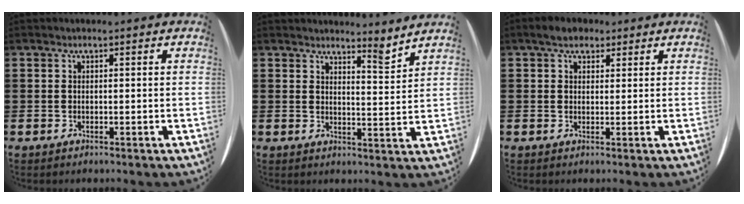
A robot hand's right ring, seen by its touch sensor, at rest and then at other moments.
{"total": 3.8, "force": [3.7, 0.0, 1.0], "torque": [-0.020, -0.026, 0.061]}
{"total": 2.5, "force": [1.9, 1.4, 0.8], "torque": [-0.024, 0.011, 0.034]}